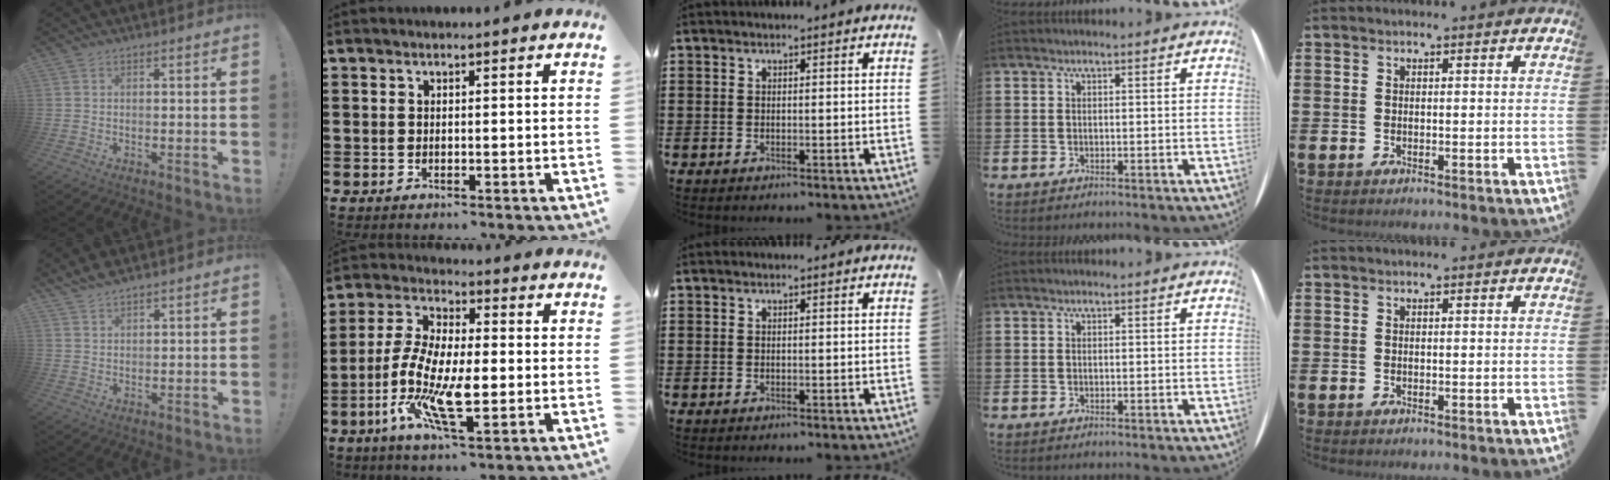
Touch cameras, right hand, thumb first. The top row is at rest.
{"thumb": {"total": 3.8, "force": [3.4, 1.1, 1.2], "torque": [-0.027, -0.018, 0.066]}, "index": {"total": 11.6, "force": [-3.1, 4.4, 10.2], "torque": [-0.232, -0.009, -0.064]}}